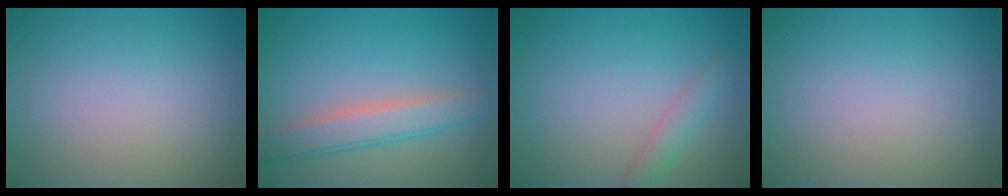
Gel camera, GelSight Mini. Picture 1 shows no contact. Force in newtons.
{"total": 3.9, "press": 3.9, "slide": 0.1}
{"total": 1.7, "press": 1.7, "slide": 0.0}
{"total": 0.0}